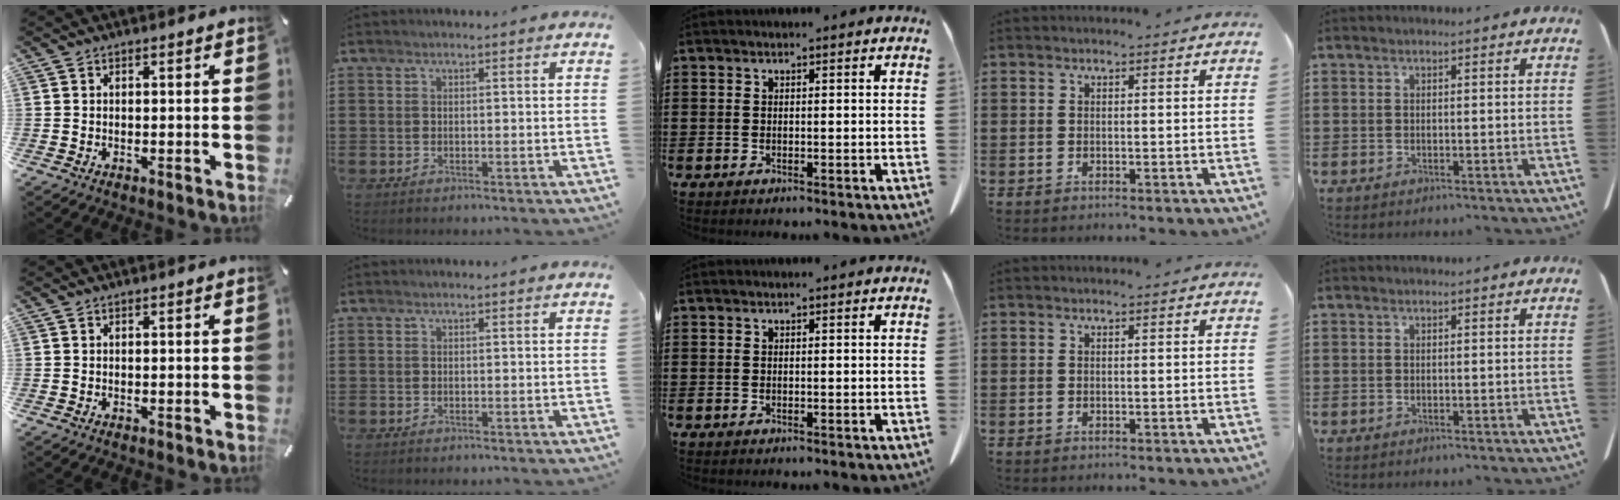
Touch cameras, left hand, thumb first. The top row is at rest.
{}